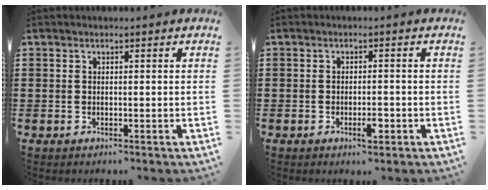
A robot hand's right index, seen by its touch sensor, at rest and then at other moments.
{"total": 2.6, "force": [-1.2, 0.8, 2.1], "torque": [-0.037, 0.001, -0.022]}